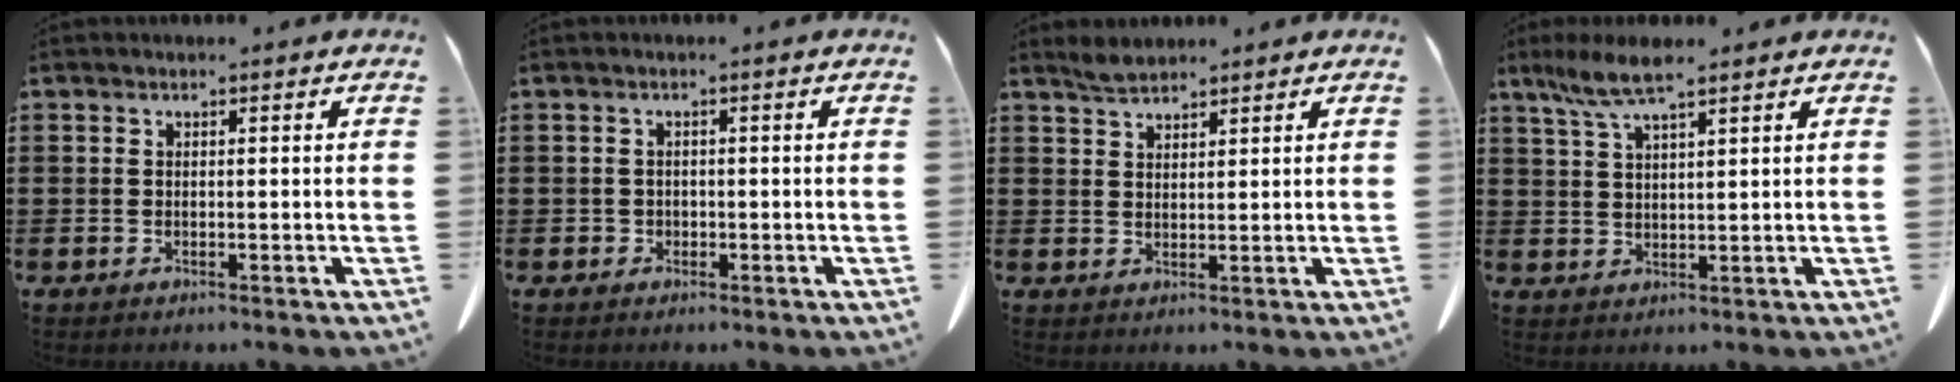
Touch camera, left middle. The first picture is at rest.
{"total": 0.6, "force": [0.0, 0.6, 0.1], "torque": [-0.004, 0.005, -0.002]}
{"total": 2.3, "force": [2.2, 0.3, 0.7], "torque": [-0.018, 0.002, 0.042]}
{"total": 5.8, "force": [4.1, 0.6, 4.0], "torque": [-0.088, -0.001, 0.074]}